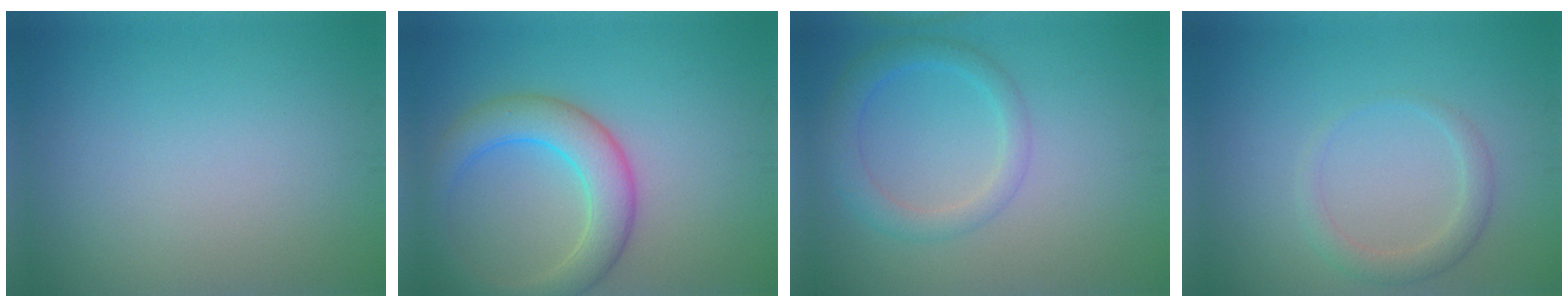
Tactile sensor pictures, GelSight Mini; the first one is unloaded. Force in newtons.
{"total": 5.6, "press": 5.6, "slide": 0.4}
{"total": 3.0, "press": 3.0, "slide": 0.2}
{"total": 2.0, "press": 2.0, "slide": 0.2}